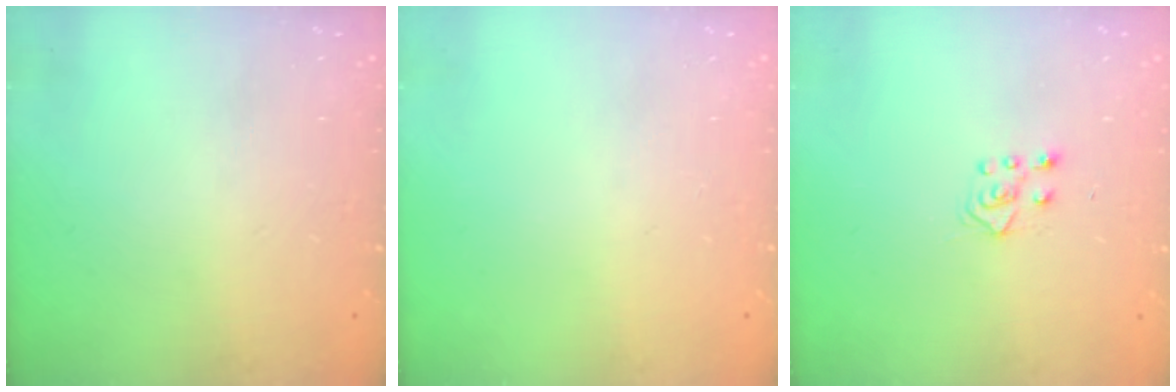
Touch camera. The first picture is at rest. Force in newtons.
{"total": 0.0}
{"total": 6.1, "press": 6.1, "slide": 0.5}